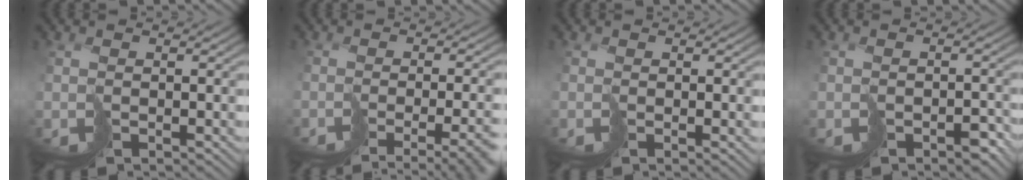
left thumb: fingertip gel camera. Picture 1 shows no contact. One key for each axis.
{"total": 7.6, "fx": -5.4, "fy": 1.6, "fz": 5.2, "tx": -0.054, "ty": -0.011, "tz": -0.044}
{"total": 0.0}
{"total": 3.1, "fx": -2.1, "fy": 1.7, "fz": 1.6, "tx": -0.011, "ty": -0.005, "tz": -0.029}